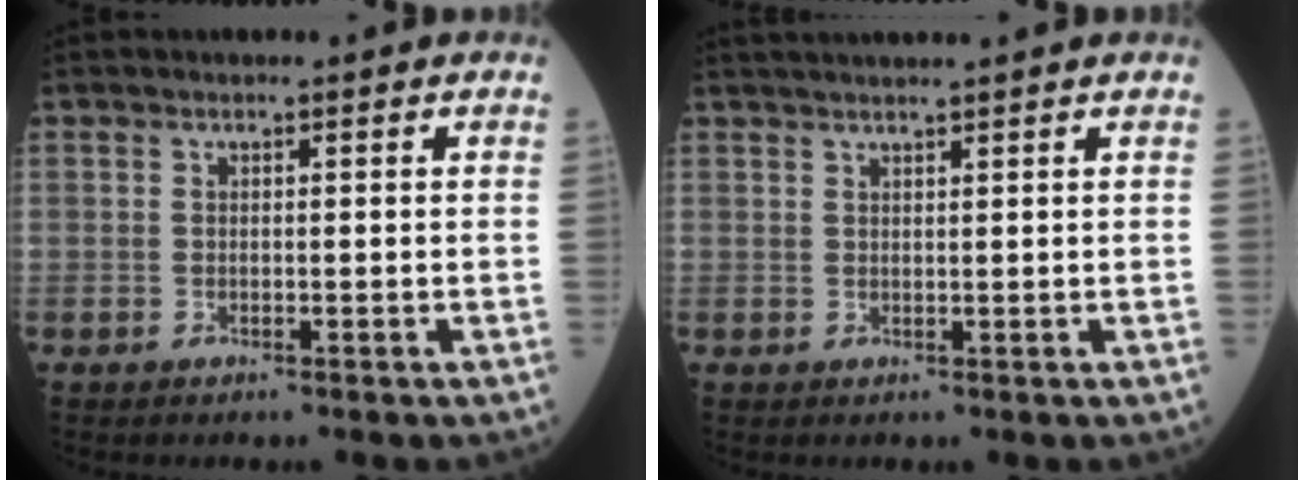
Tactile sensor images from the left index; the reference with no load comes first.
{"total": 6.3, "force": [5.5, -0.7, 3.1], "torque": [-0.044, 0.026, 0.076]}